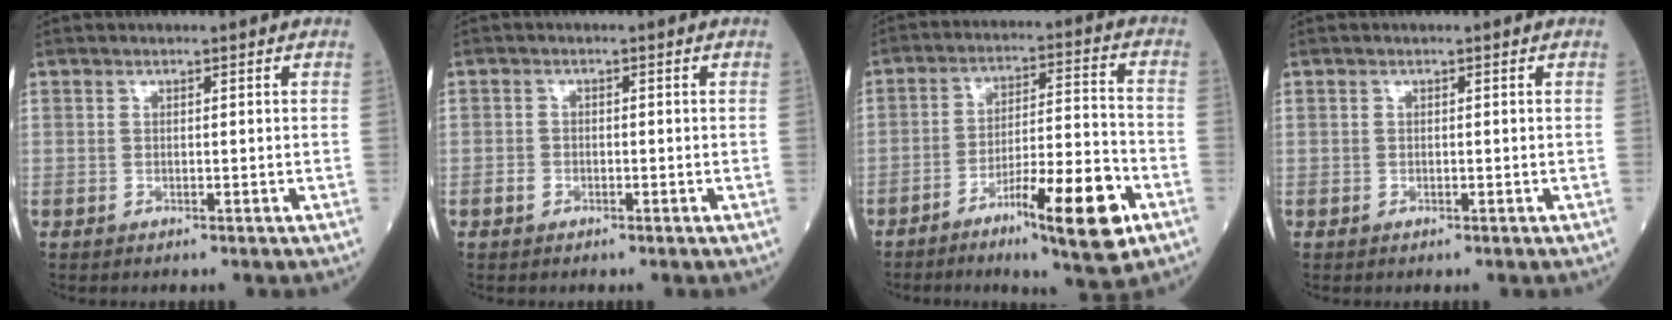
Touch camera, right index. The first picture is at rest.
{"total": 1.1, "force": [-0.5, 0.9, 0.3], "torque": [-0.003, 0.004, -0.009]}
{"total": 13.2, "force": [-6.8, 1.4, 11.3], "torque": [-0.173, 0.001, -0.107]}
{"total": 0.0}